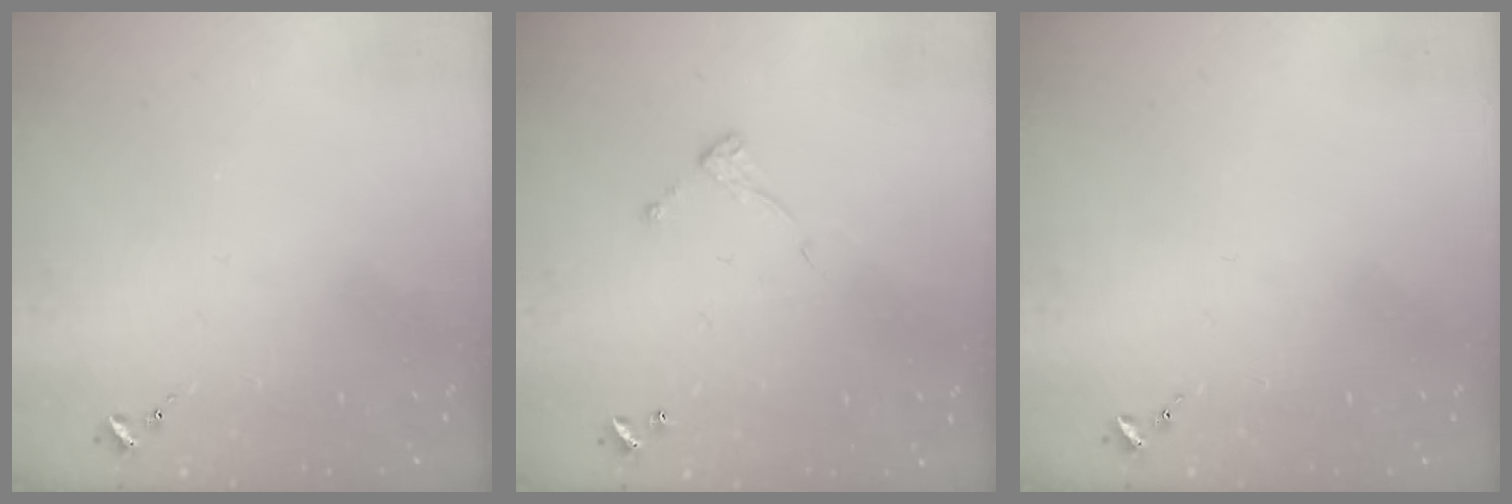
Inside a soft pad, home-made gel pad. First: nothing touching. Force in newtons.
{"total": 5.3, "press": 5.3, "slide": 0.2}
{"total": 0.0}